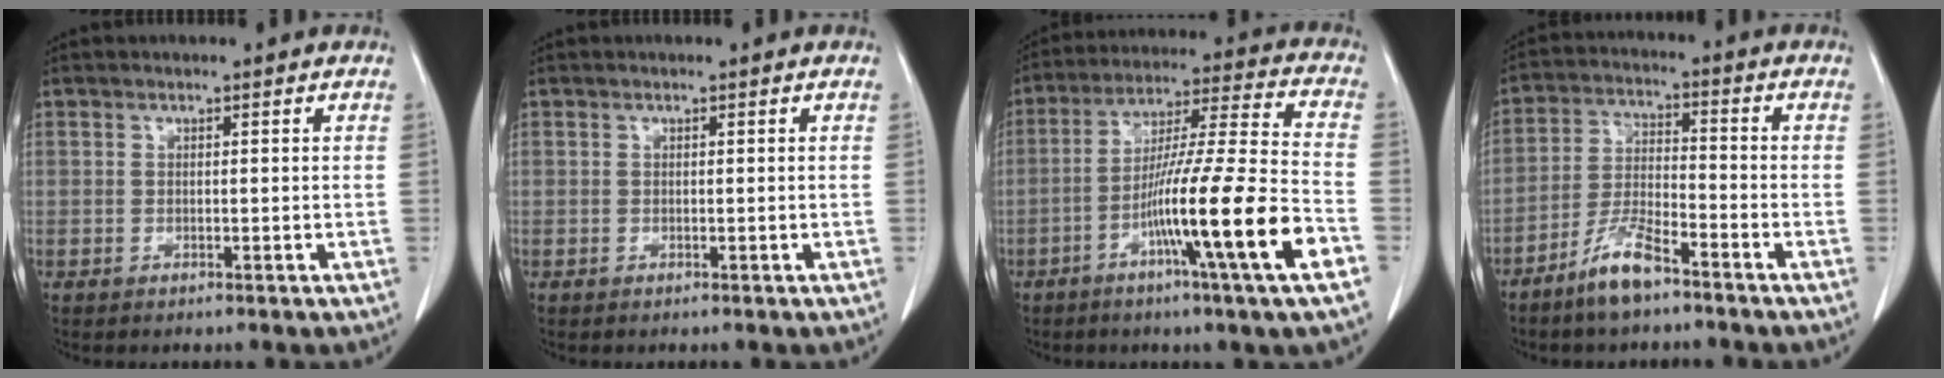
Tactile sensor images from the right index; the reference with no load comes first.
{"total": 0.0}
{"total": 17.8, "force": [-7.0, -1.4, 16.3], "torque": [-0.284, -0.012, -0.119]}
{"total": 7.6, "force": [-5.6, 1.4, 5.0], "torque": [-0.106, -0.009, -0.112]}